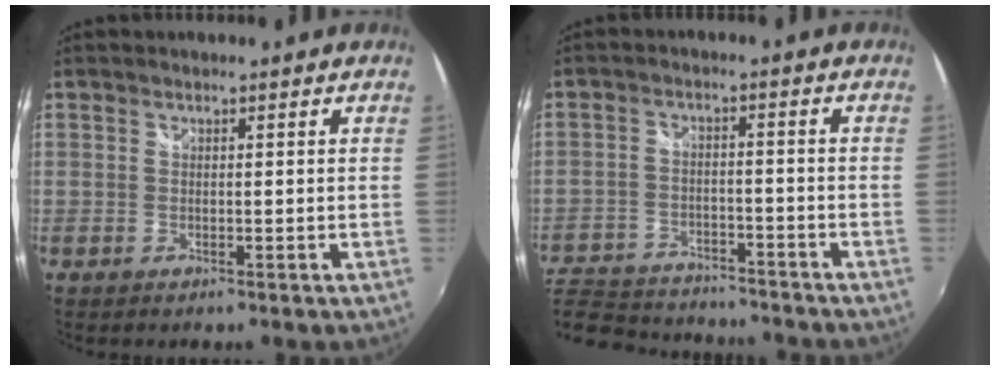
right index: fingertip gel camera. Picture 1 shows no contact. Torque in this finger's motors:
{"motor_torque": [-1.56, -0.58, -0.65, -0.21]}